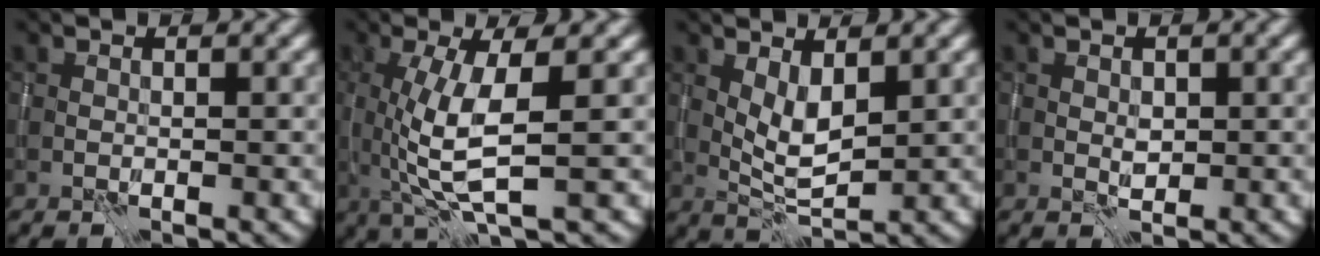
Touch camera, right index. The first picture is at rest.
{"total": 5.6, "force": [0.2, 1.4, 5.4], "torque": [-0.112, -0.004, 0.007]}
{"total": 3.1, "force": [1.0, 1.1, 2.7], "torque": [-0.055, -0.005, 0.022]}
{"total": 0.9, "force": [0.2, 0.6, 0.6], "torque": [-0.012, -0.002, 0.007]}